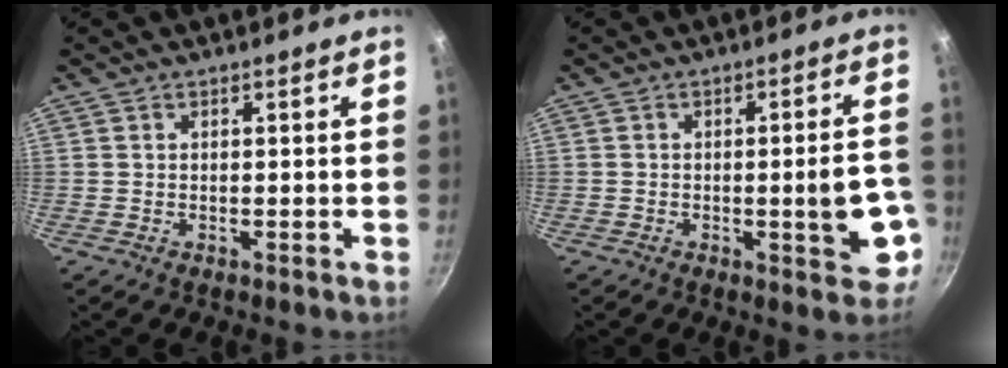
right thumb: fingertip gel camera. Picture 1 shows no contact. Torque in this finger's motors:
{"motor_torque": [3.09, 1.93, 1.35, -0.56, 0.30]}